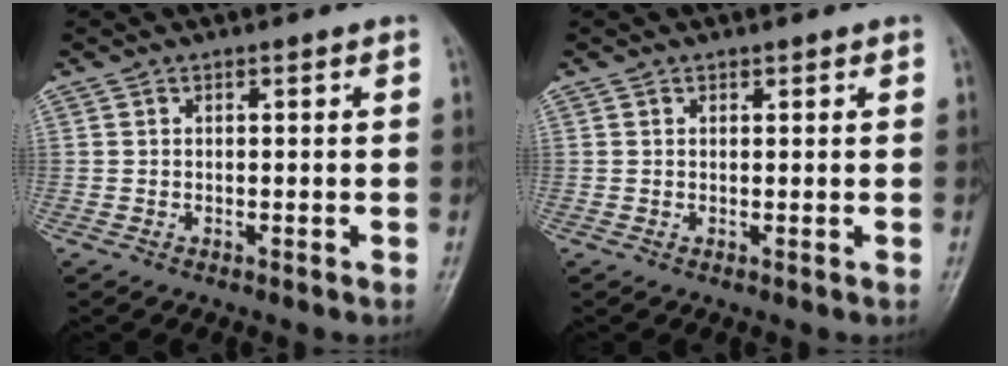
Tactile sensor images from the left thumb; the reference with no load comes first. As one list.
[{"total": 0.7, "force": [0.5, 0.5, 0.1], "torque": [0.005, -0.002, 0.005]}]